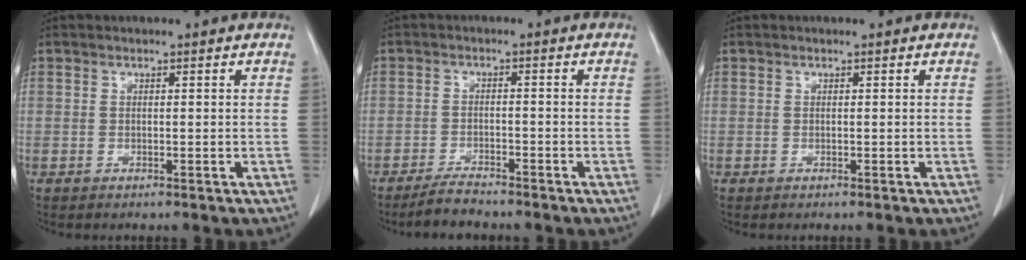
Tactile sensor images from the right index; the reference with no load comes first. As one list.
[{"total": 3.5, "force": [-3.3, 0.6, 1.2], "torque": [-0.027, -0.009, -0.059]}, {"total": 0.0}]